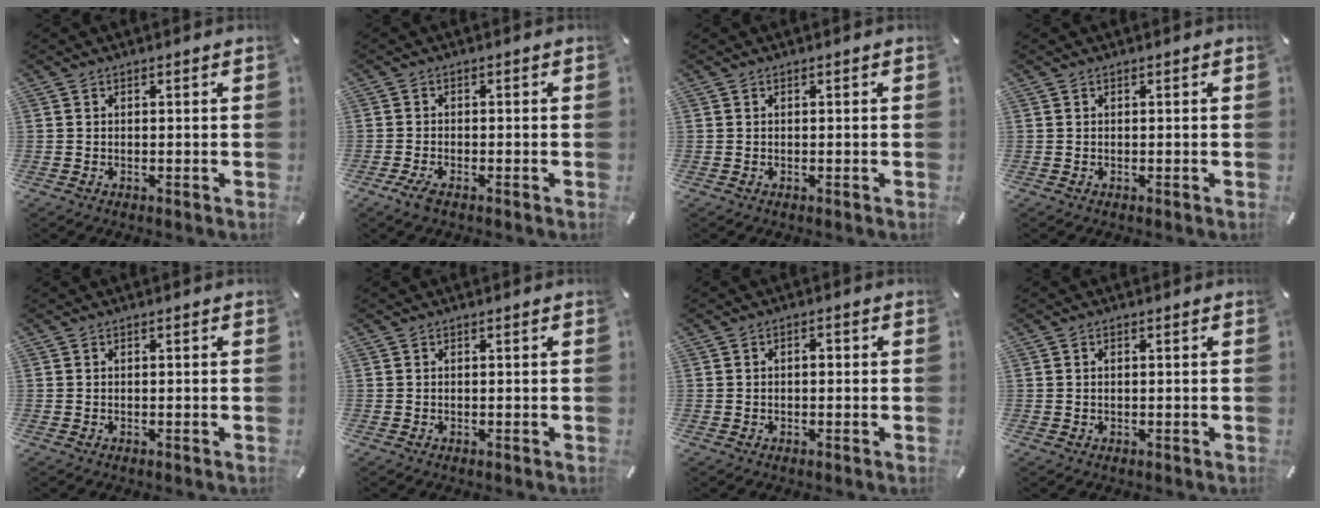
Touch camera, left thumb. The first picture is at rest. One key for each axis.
{"total": 2.8, "fx": -1.7, "fy": 0.9, "fz": 2.0, "tx": -0.044, "ty": 0.002, "tz": -0.035}
{"total": 0.0}
{"total": 0.0}
{"total": 0.0}
{"total": 0.0}
{"total": 1.6, "fx": -0.1, "fy": 1.0, "fz": 1.2, "tx": -0.023, "ty": 0.005, "tz": -0.004}
{"total": 0.7, "fx": 0.2, "fy": 0.4, "fz": 0.6, "tx": -0.012, "ty": 0.002, "tz": 0.002}